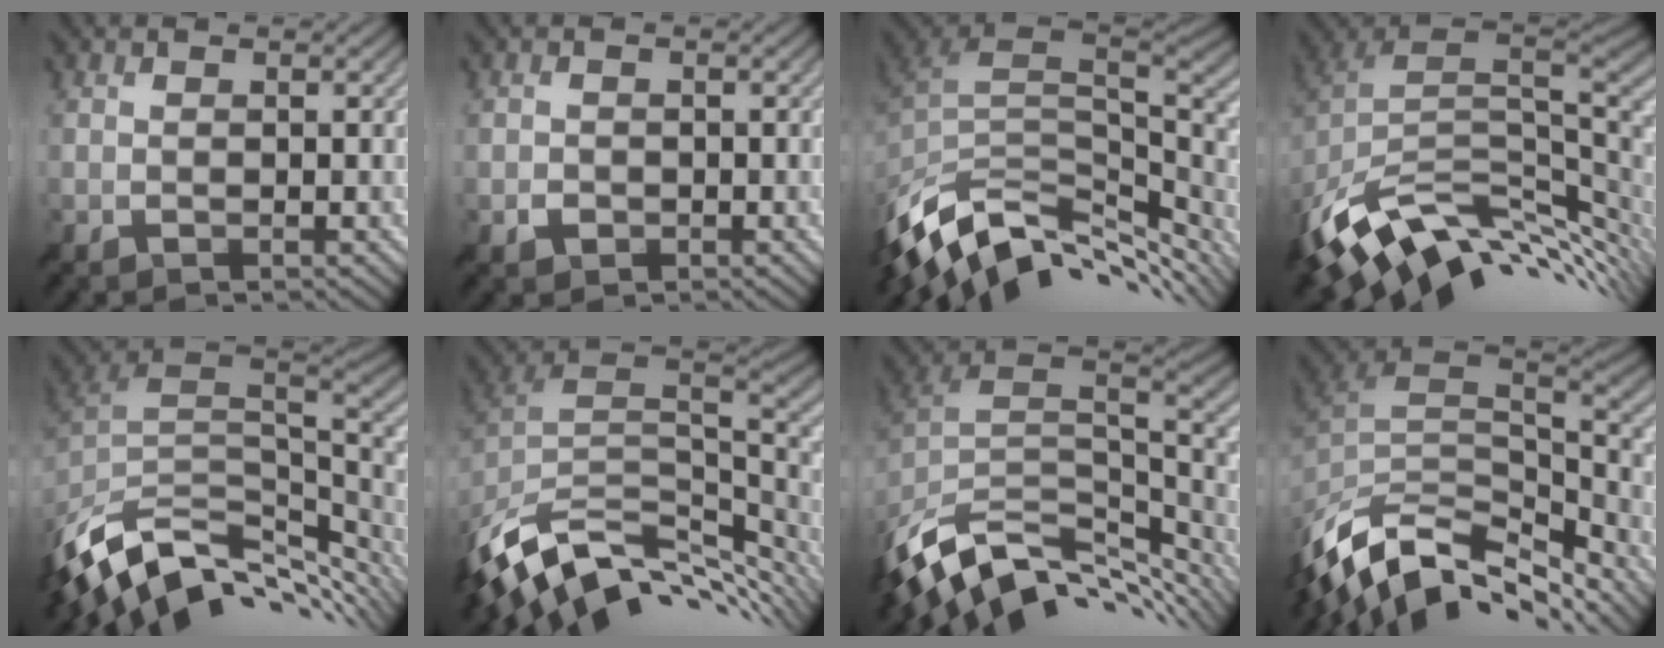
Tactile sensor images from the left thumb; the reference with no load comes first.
{"total": 0.8, "force": [0.0, 0.8, 0.3], "torque": [-0.001, 0.000, -0.003]}
{"total": 13.0, "force": [-5.8, 6.9, 9.5], "torque": [-0.218, -0.012, -0.101]}
{"total": 14.0, "force": [-2.0, 8.2, 11.2], "torque": [-0.241, -0.019, -0.017]}
{"total": 13.0, "force": [-5.8, 6.8, 9.3], "torque": [-0.215, -0.017, -0.100]}
{"total": 13.2, "force": [-5.1, 7.5, 9.6], "torque": [-0.216, -0.020, -0.079]}
{"total": 12.9, "force": [-6.0, 6.7, 9.3], "torque": [-0.210, -0.012, -0.097]}
{"total": 14.2, "force": [-8.8, 7.0, 8.7], "torque": [-0.231, -0.016, -0.153]}